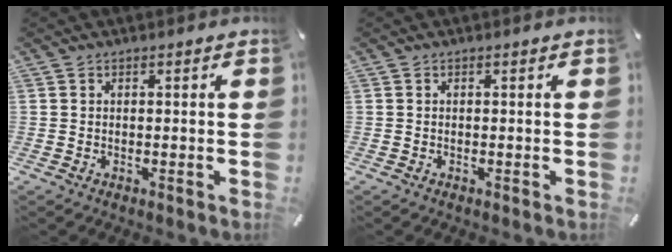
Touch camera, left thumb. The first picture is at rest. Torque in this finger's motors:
{"motor_torque": [0.00, 0.00, 0.00, 0.03, 0.00]}